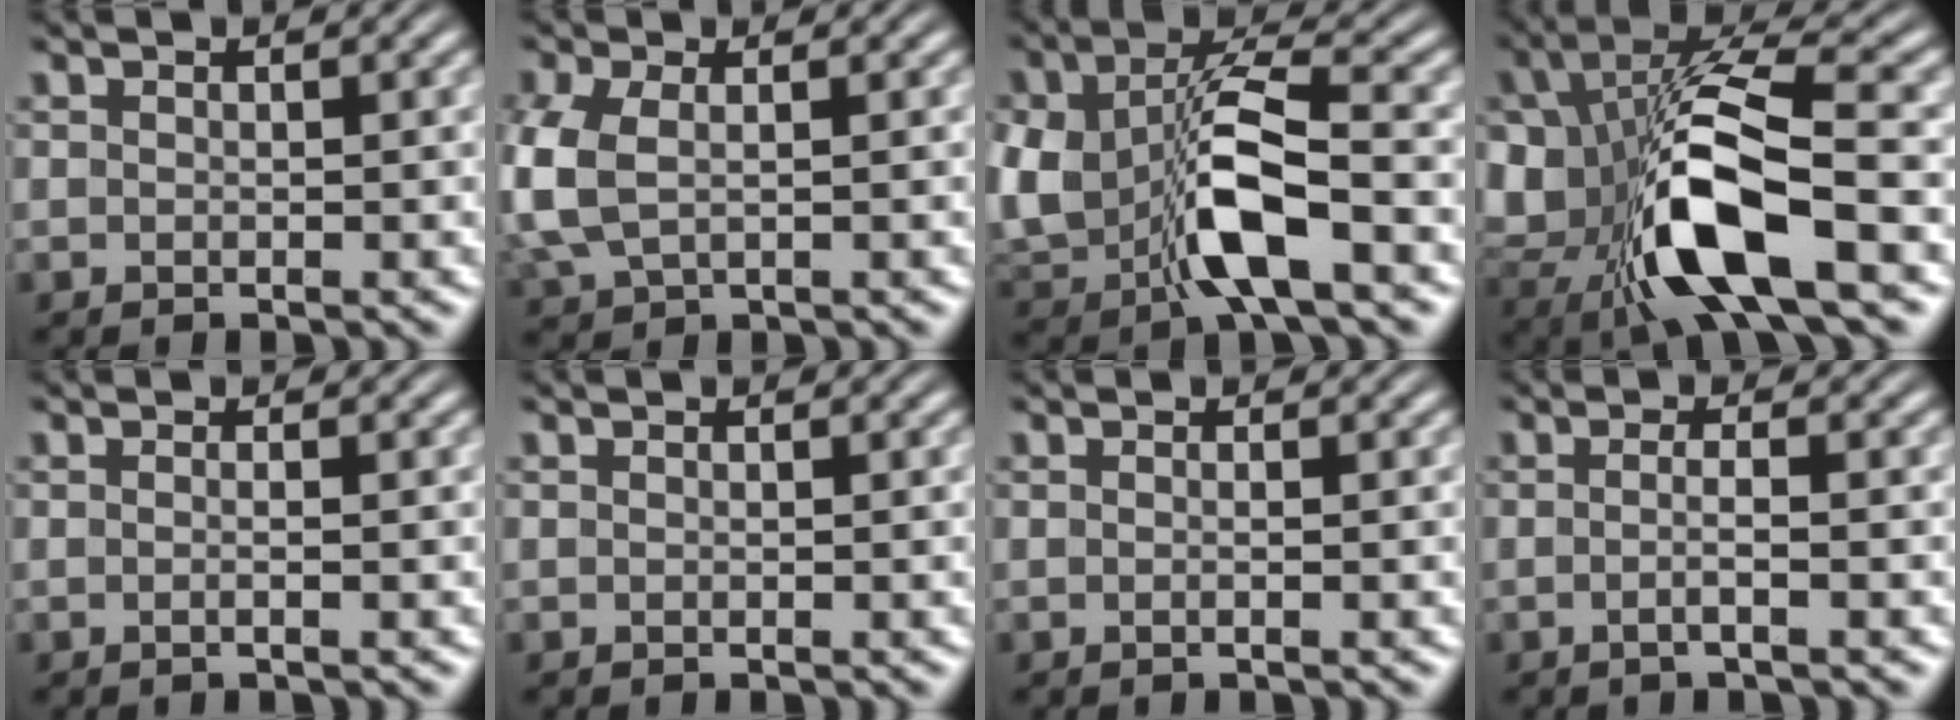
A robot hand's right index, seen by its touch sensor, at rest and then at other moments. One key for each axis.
{"total": 4.8, "fx": 0.0, "fy": 3.7, "fz": 3.1, "tx": -0.095, "ty": -0.009, "tz": 0.008}
{"total": 8.6, "fx": -0.2, "fy": 5.4, "fz": 6.7, "tx": -0.144, "ty": -0.007, "tz": 0.002}
{"total": 11.3, "fx": -1.0, "fy": 6.3, "fz": 9.3, "tx": -0.191, "ty": -0.009, "tz": -0.011}
{"total": 0.6, "fx": -0.3, "fy": 0.0, "fz": 0.5, "tx": -0.010, "ty": 0.006, "tz": -0.010}
{"total": 0.0}
{"total": 0.0}
{"total": 1.7, "fx": -0.9, "fy": -0.3, "fz": 1.4, "tx": -0.027, "ty": 0.000, "tz": -0.019}